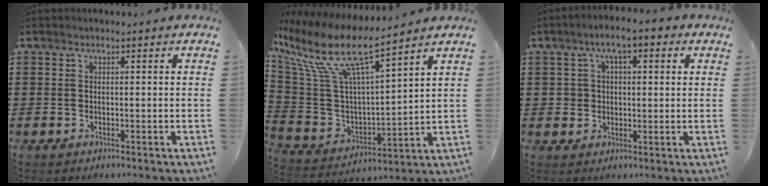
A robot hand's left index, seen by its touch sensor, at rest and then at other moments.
{"total": 12.8, "force": [8.2, 3.1, 9.3], "torque": [-0.214, -0.048, 0.137]}
{"total": 5.5, "force": [3.0, 2.9, 3.6], "torque": [-0.083, 0.008, 0.050]}